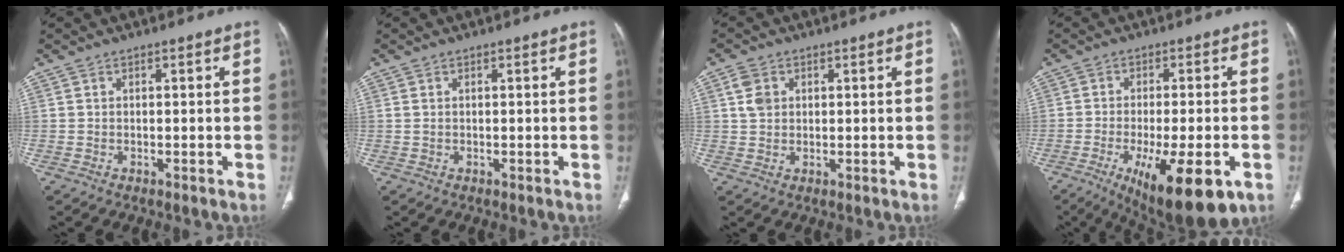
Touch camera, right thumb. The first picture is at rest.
{"total": 0.6, "force": [0.2, 0.3, 0.4], "torque": [-0.013, 0.010, 0.008]}
{"total": 3.7, "force": [1.2, 2.9, 2.0], "torque": [-0.031, 0.001, 0.026]}
{"total": 16.9, "force": [-7.5, 5.5, 14.1], "torque": [-0.194, -0.007, -0.100]}